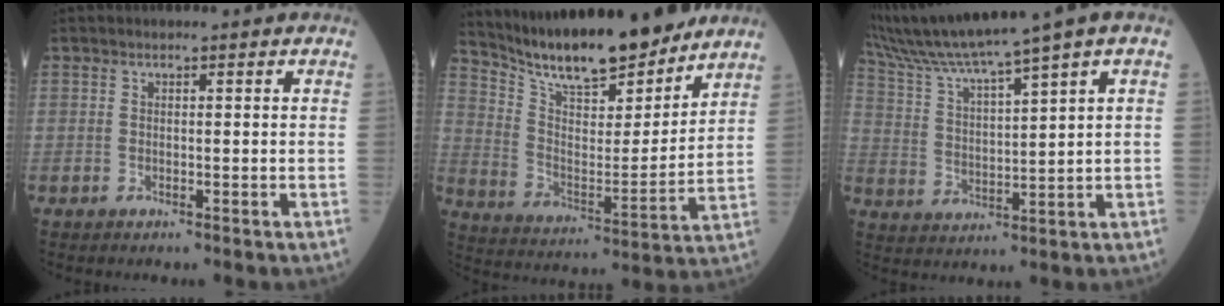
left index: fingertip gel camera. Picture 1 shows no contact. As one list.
[{"total": 17.9, "force": [15.8, 3.0, 8.0], "torque": [-0.140, -0.015, 0.264]}, {"total": 11.3, "force": [8.9, -1.8, 6.7], "torque": [-0.128, 0.014, 0.169]}]